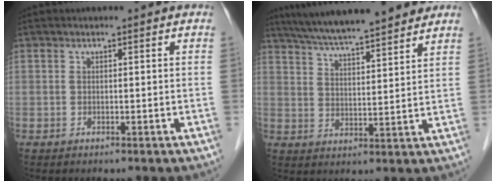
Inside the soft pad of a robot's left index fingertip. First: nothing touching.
{"total": 16.4, "force": [14.2, 1.3, 8.1], "torque": [-0.136, 0.025, 0.216]}